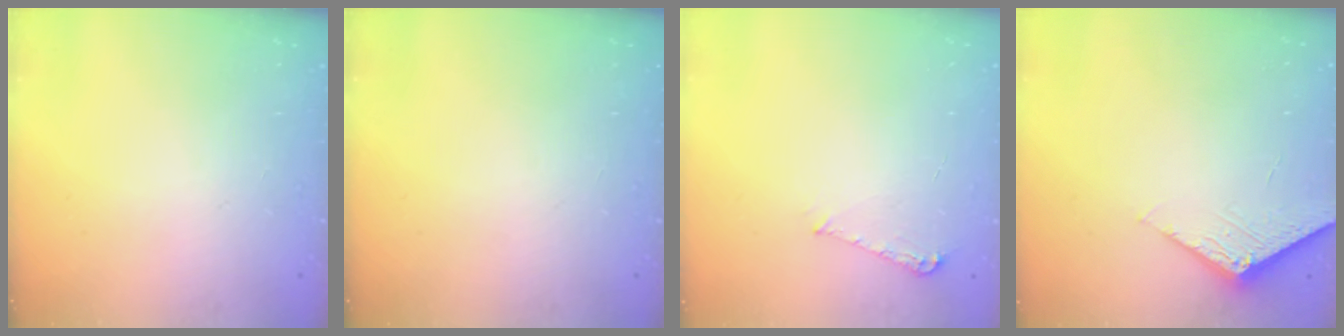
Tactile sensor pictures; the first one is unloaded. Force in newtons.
{"total": 0.0}
{"total": 5.3, "press": 5.2, "slide": 0.5}
{"total": 3.6, "press": 3.6, "slide": 0.3}